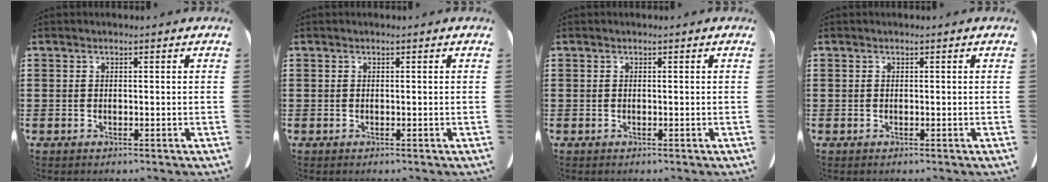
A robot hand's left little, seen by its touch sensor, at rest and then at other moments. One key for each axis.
{"total": 0.0}
{"total": 0.0}
{"total": 0.0}